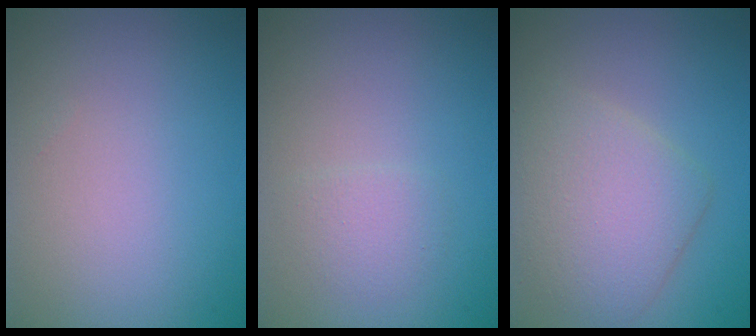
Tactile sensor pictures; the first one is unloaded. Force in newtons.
{"total": 1.4, "press": 1.4, "slide": 0.0}
{"total": 4.9, "press": 4.9, "slide": 0.2}